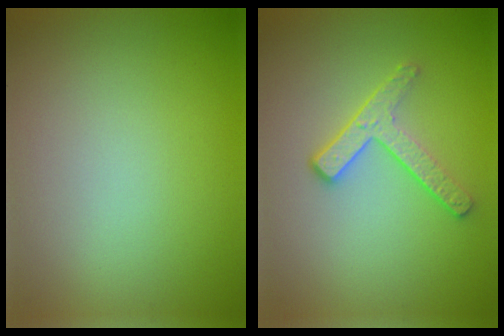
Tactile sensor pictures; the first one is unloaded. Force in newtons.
{"total": 2.9, "press": 2.4, "slide": 1.6}